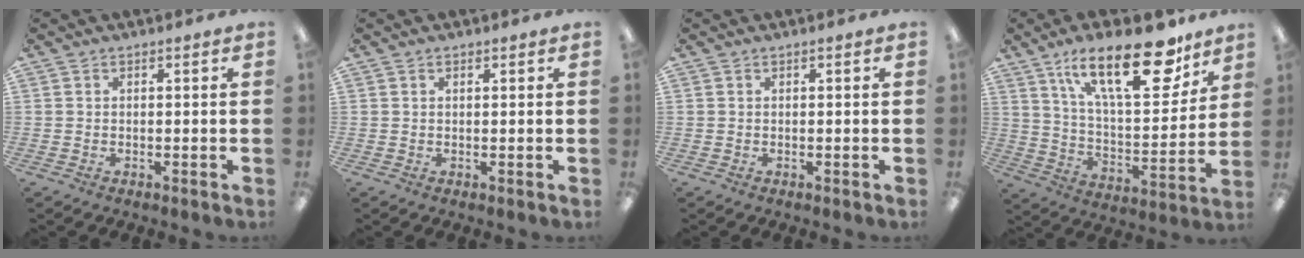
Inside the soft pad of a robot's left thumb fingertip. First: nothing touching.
{"total": 0.6, "force": [0.4, 0.3, 0.3], "torque": [0.002, -0.001, 0.005]}
{"total": 0.0}
{"total": 25.8, "force": [15.7, 10.1, 17.9], "torque": [-0.272, -0.083, 0.257]}